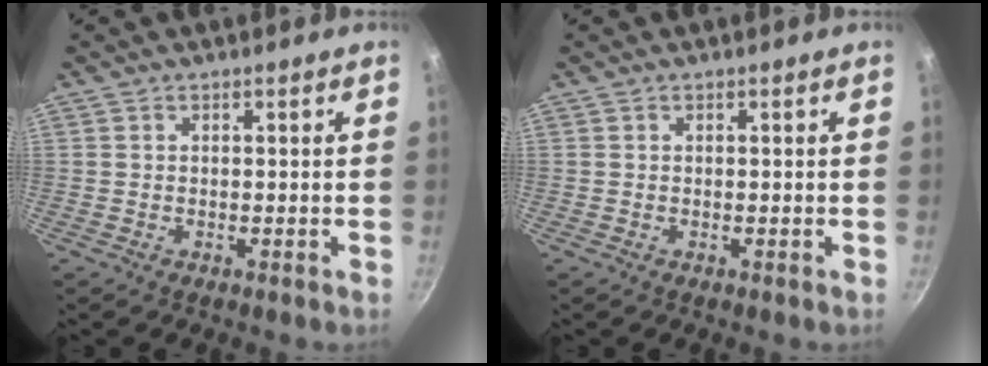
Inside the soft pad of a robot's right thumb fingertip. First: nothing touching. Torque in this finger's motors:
{"motor_torque": [0.00, 0.00, 0.02, 0.00, 0.00]}